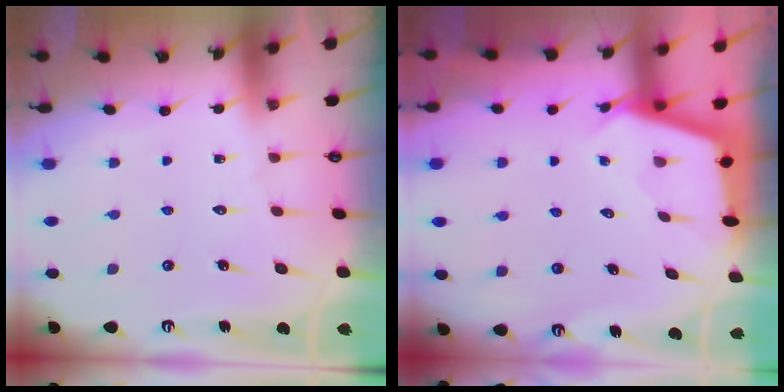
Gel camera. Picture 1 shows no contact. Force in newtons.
{"total": 2.6, "press": 2.6, "slide": 0.3}